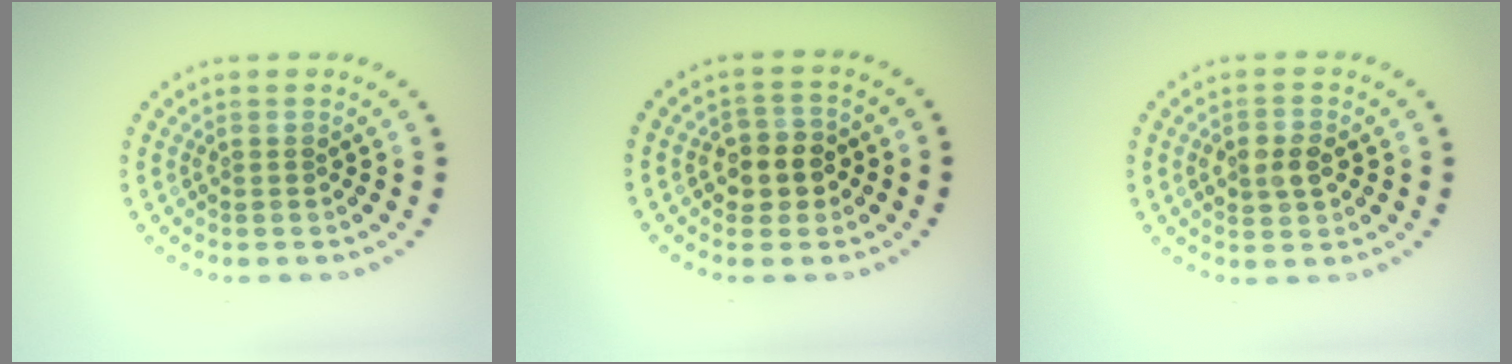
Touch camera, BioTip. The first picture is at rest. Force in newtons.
{"total": 3.1, "press": 3.0, "slide": 0.9}
{"total": 2.4, "press": 2.4, "slide": 0.2}